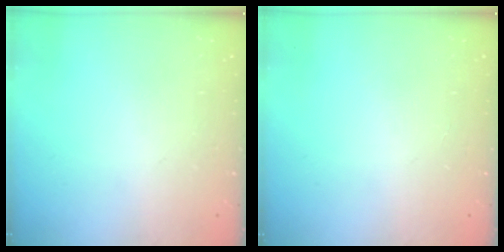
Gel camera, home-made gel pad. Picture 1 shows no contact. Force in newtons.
{"total": 0.0}